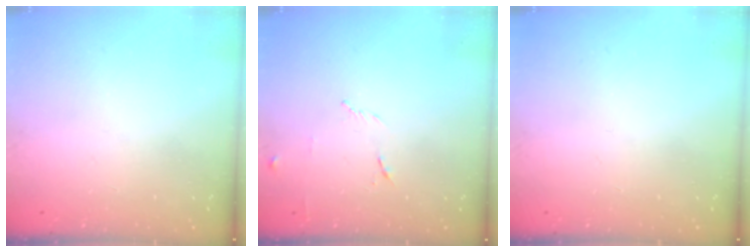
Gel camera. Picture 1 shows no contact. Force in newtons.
{"total": 5.9, "press": 5.8, "slide": 1.1}
{"total": 0.0}